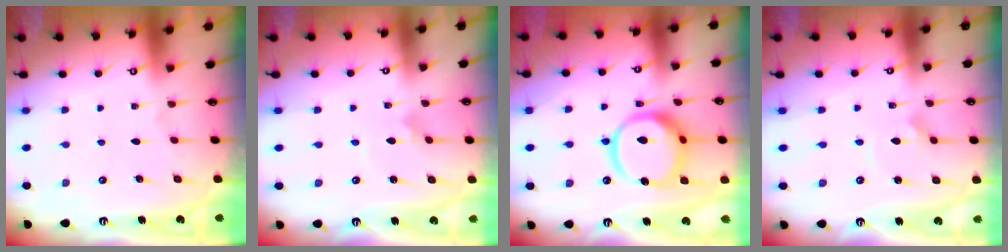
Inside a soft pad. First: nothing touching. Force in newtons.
{"total": 1.2, "press": 1.2, "slide": 0.0}
{"total": 16.6, "press": 16.5, "slide": 1.8}
{"total": 2.1, "press": 2.1, "slide": 0.0}